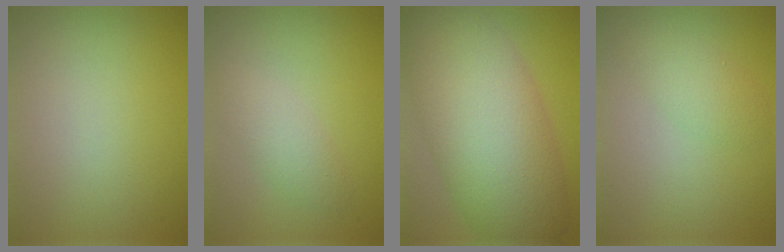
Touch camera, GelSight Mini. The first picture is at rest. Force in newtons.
{"total": 2.2, "press": 2.2, "slide": 0.2}
{"total": 12.3, "press": 12.3, "slide": 0.4}
{"total": 2.1, "press": 2.1, "slide": 0.1}